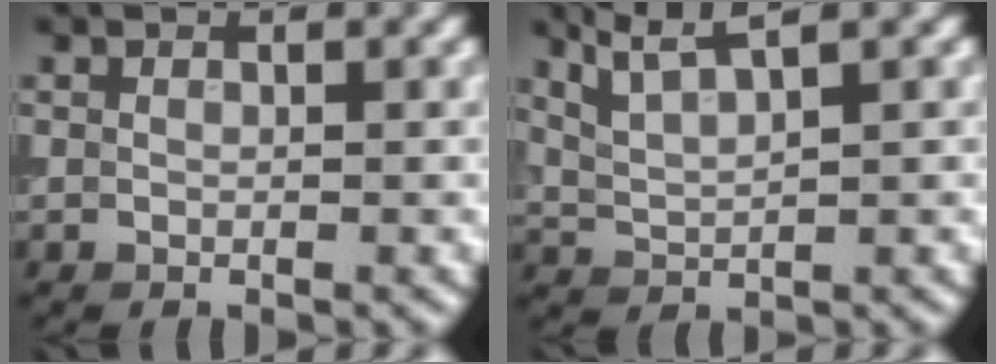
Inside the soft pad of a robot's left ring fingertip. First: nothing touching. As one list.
[{"total": 3.6, "force": [2.7, 0.7, 2.4], "torque": [-0.050, 0.011, 0.060]}]